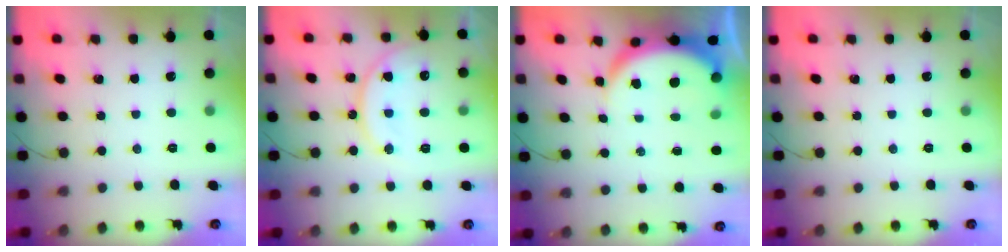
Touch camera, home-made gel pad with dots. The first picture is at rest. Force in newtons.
{"total": 12.4, "press": 12.4, "slide": 1.0}
{"total": 6.4, "press": 6.3, "slide": 0.5}
{"total": 0.0}